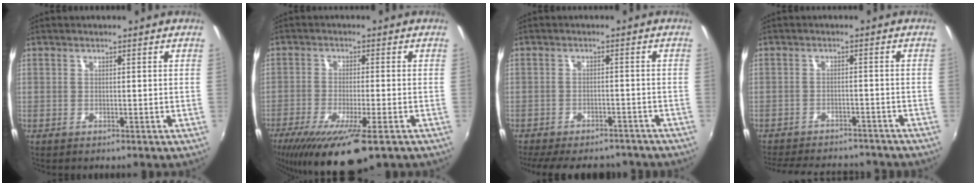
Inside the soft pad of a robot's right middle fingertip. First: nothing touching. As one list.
[{"total": 15.0, "force": [-9.7, 2.7, 11.1], "torque": [-0.214, -0.053, -0.162]}, {"total": 15.3, "force": [-12.7, 5.6, 6.4], "torque": [-0.141, -0.015, -0.169]}, {"total": 15.7, "force": [-13.6, 5.1, 6.0], "torque": [-0.133, -0.005, -0.186]}]